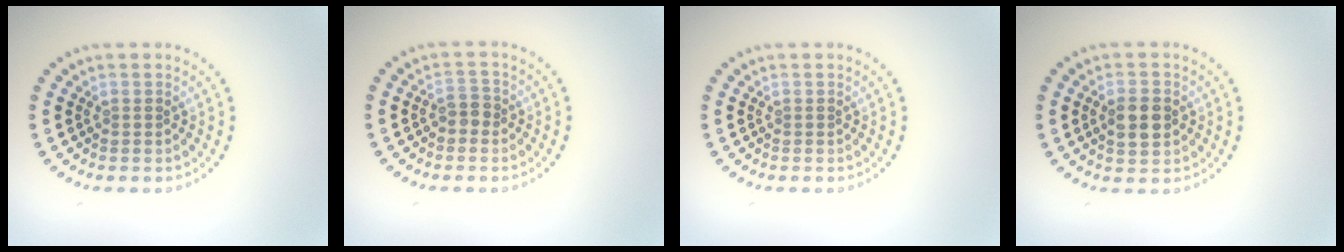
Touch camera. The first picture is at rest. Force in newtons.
{"total": 1.4, "press": 1.3, "slide": 0.5}
{"total": 0.0}
{"total": 2.8, "press": 2.8, "slide": 0.1}